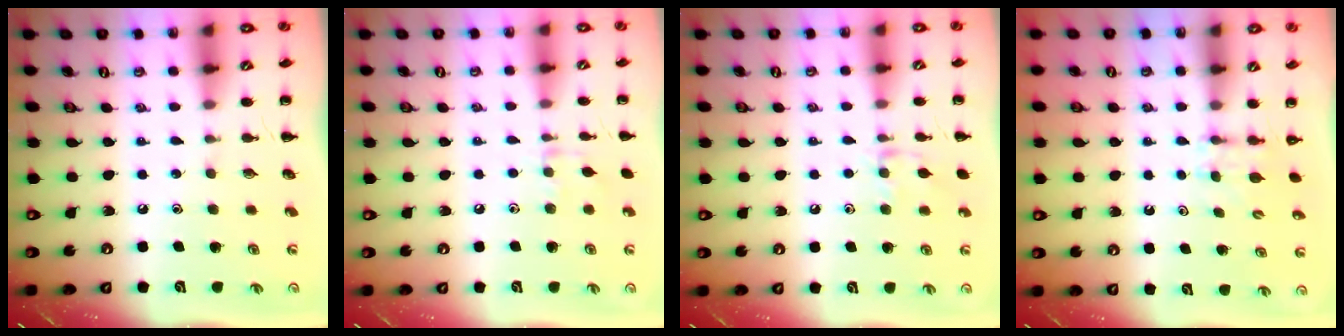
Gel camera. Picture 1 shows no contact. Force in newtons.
{"total": 5.8, "press": 5.5, "slide": 1.6}
{"total": 8.0, "press": 7.9, "slide": 1.4}
{"total": 3.3, "press": 3.1, "slide": 1.3}